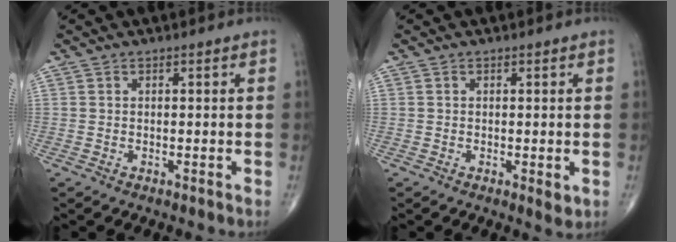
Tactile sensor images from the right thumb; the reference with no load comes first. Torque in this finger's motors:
{"motor_torque": [-0.09, 0.53, 0.06, -0.14, 0.08]}